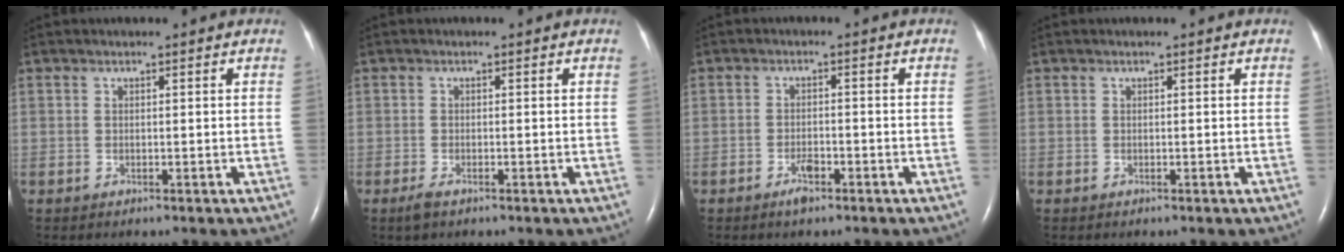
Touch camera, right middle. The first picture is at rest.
{"total": 1.5, "force": [-1.0, 0.4, 1.0], "torque": [-0.031, -0.005, -0.018]}
{"total": 2.1, "force": [-1.5, 0.6, 1.4], "torque": [-0.030, 0.000, -0.026]}
{"total": 0.0}